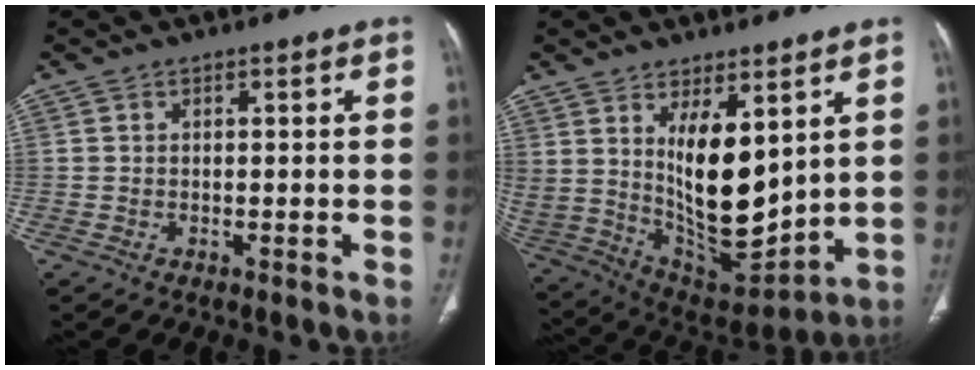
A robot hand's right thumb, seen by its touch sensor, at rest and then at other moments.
{"total": 19.2, "force": [5.0, 8.7, 16.4], "torque": [-0.267, -0.047, 0.114]}